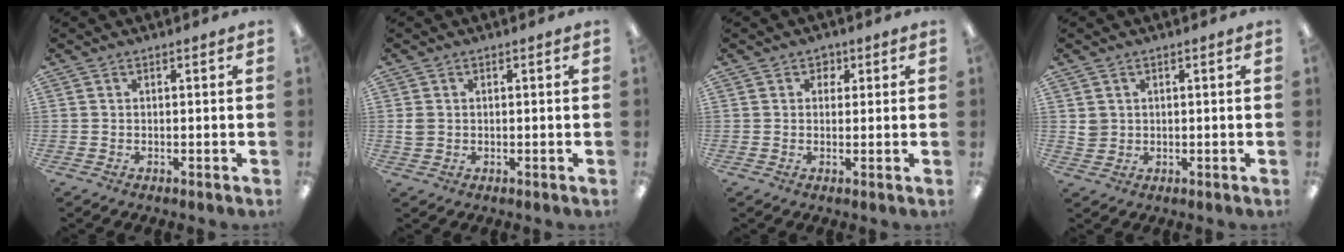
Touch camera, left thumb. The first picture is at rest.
{"total": 2.4, "force": [0.1, 2.1, 1.1], "torque": [-0.013, 0.002, 0.000]}
{"total": 2.5, "force": [1.1, 2.1, 0.7], "torque": [-0.001, 0.001, 0.016]}
{"total": 2.8, "force": [0.8, 2.7, 0.4], "torque": [-0.005, 0.001, 0.014]}